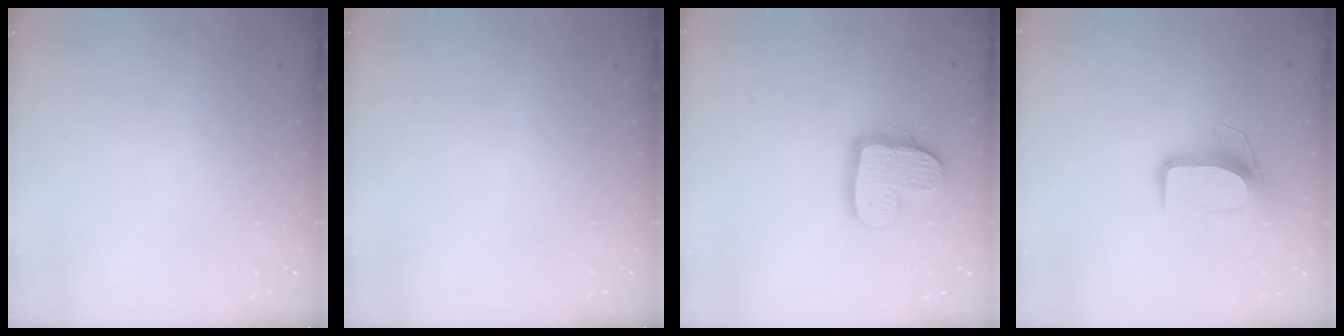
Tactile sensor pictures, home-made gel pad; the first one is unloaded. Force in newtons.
{"total": 0.0}
{"total": 13.9, "press": 13.9, "slide": 1.0}
{"total": 9.8, "press": 9.8, "slide": 0.3}